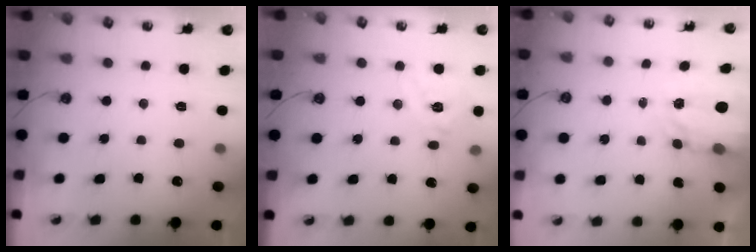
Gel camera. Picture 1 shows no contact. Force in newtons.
{"total": 13.2, "press": 13.0, "slide": 2.1}
{"total": 4.0, "press": 3.9, "slide": 0.5}